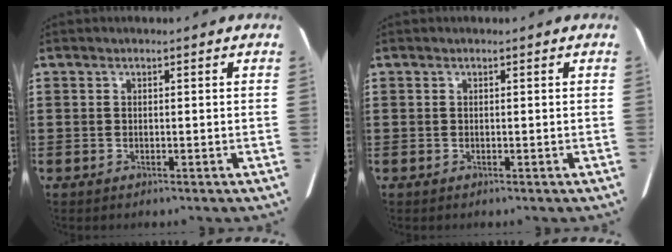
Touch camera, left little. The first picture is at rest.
{"total": 0.0}